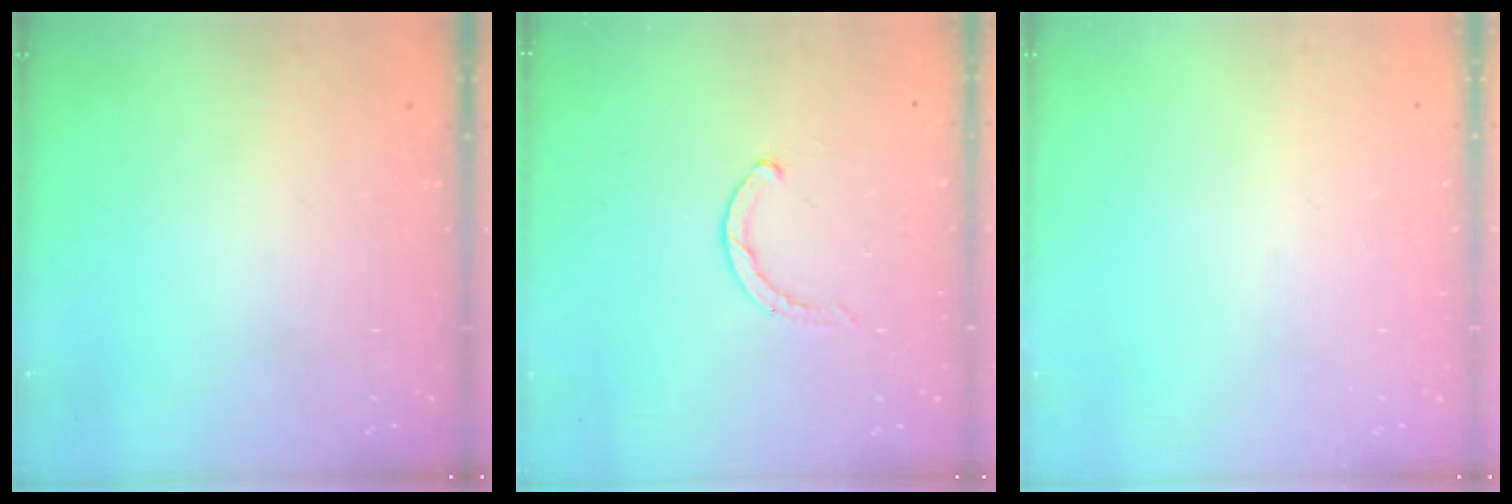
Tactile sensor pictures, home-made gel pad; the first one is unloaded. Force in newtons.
{"total": 1.9, "press": 1.8, "slide": 0.3}
{"total": 0.0}